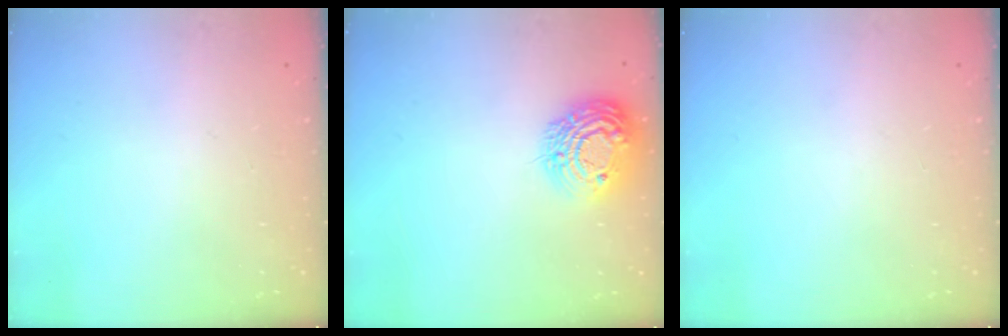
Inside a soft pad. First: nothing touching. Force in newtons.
{"total": 14.0, "press": 14.0, "slide": 1.0}
{"total": 0.0}